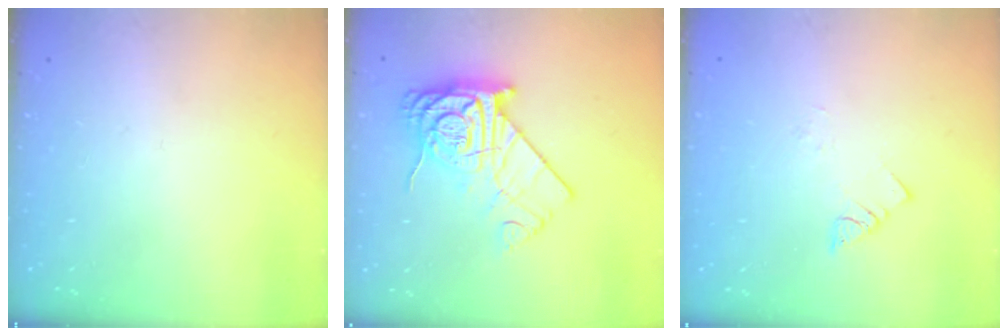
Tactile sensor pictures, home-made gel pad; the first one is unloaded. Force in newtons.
{"total": 18.7, "press": 18.7, "slide": 1.0}
{"total": 2.8, "press": 2.8, "slide": 0.3}